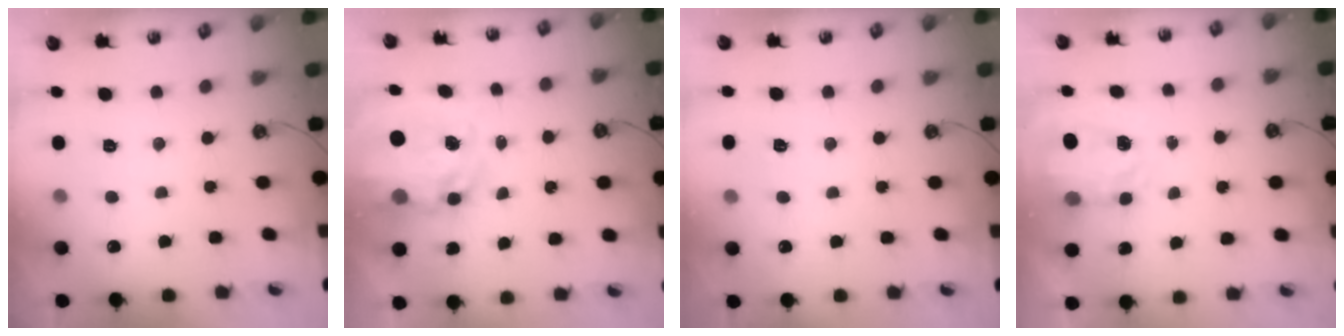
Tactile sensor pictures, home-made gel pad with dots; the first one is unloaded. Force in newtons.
{"total": 11.4, "press": 11.3, "slide": 0.9}
{"total": 4.0, "press": 4.0, "slide": 0.4}
{"total": 3.9, "press": 3.8, "slide": 0.6}